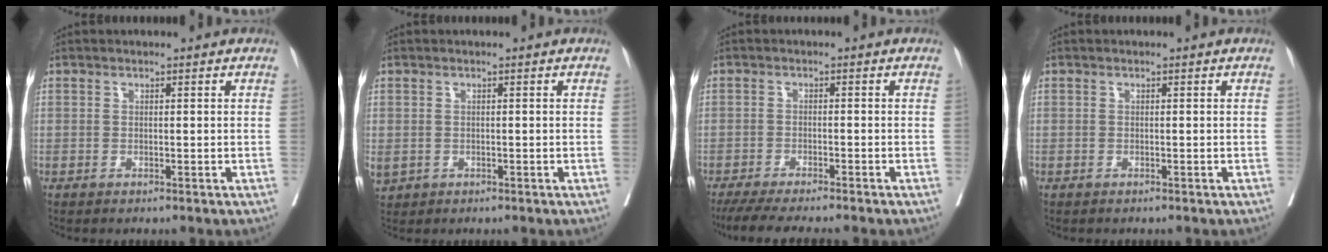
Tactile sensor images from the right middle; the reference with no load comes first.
{"total": 2.2, "force": [-0.4, 1.9, 1.1], "torque": [-0.029, -0.003, 0.002]}
{"total": 9.0, "force": [-7.7, 0.1, 4.5], "torque": [-0.056, -0.019, -0.122]}
{"total": 0.0}